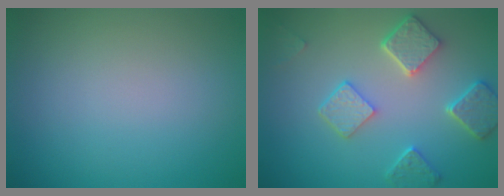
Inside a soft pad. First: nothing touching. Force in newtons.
{"total": 4.8, "press": 3.9, "slide": 2.9}